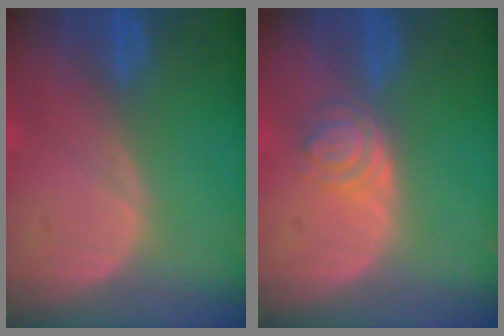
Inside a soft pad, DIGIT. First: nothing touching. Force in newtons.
{"total": 4.3, "press": 3.7, "slide": 2.2}